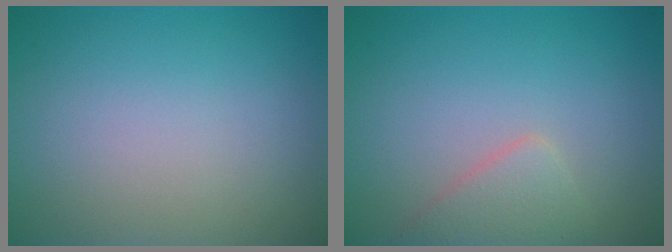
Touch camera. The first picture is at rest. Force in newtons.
{"total": 2.3, "press": 2.3, "slide": 0.1}